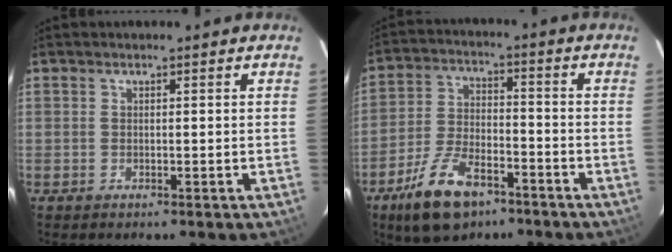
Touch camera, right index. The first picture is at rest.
{"total": 12.9, "force": [-8.3, 5.9, 8.0], "torque": [-0.176, -0.009, -0.148]}